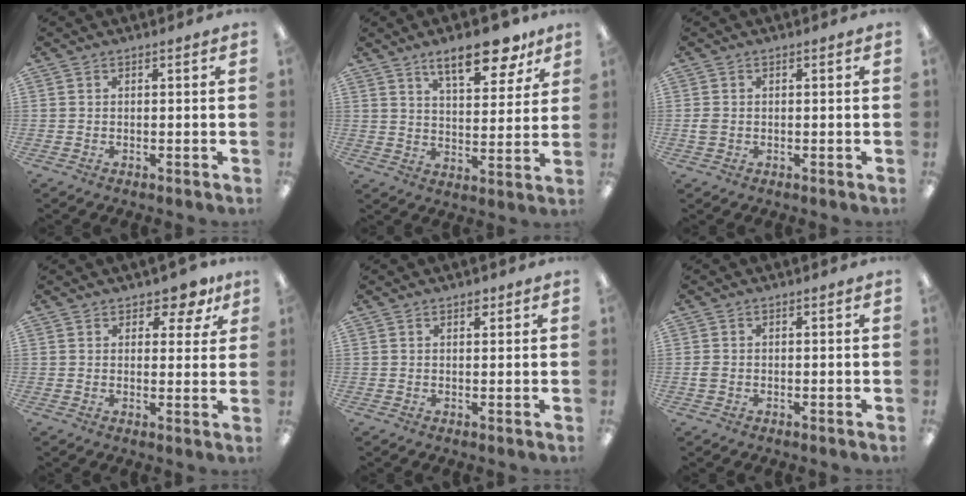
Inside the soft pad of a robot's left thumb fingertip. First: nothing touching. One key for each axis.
{"total": 13.6, "fx": 9.5, "fy": 5.1, "fz": 8.3, "tx": -0.113, "ty": -0.045, "tz": 0.158}
{"total": 1.7, "fx": -0.2, "fy": 1.4, "fz": 0.9, "tx": -0.015, "ty": 0.005, "tz": -0.004}
{"total": 5.6, "fx": 4.0, "fy": 3.0, "fz": 2.5, "tx": -0.022, "ty": -0.024, "tz": 0.066}
{"total": 1.6, "fx": 1.2, "fy": 0.9, "fz": 0.7, "tx": 0.000, "ty": -0.006, "tz": 0.018}
{"total": 1.3, "fx": -0.2, "fy": 1.1, "fz": 0.7, "tx": -0.012, "ty": 0.004, "tz": -0.005}